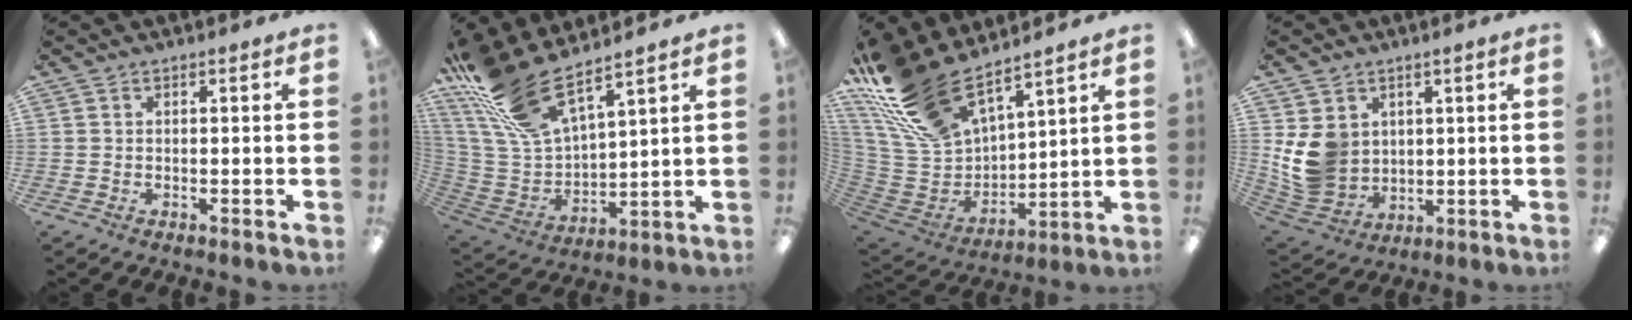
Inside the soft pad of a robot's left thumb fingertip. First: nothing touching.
{"total": 18.7, "force": [14.3, 5.8, 10.6], "torque": [-0.262, -0.089, 0.259]}
{"total": 21.8, "force": [16.2, 9.6, 11.0], "torque": [-0.252, -0.099, 0.299]}
{"total": 10.8, "force": [2.0, 9.6, 4.5], "torque": [-0.110, -0.005, 0.045]}